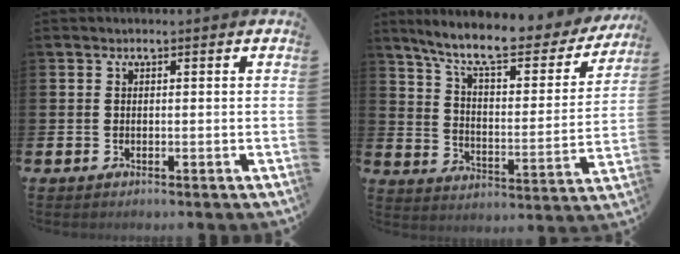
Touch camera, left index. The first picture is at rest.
{"total": 10.0, "force": [8.6, 2.3, 4.7], "torque": [-0.116, -0.059, 0.141]}